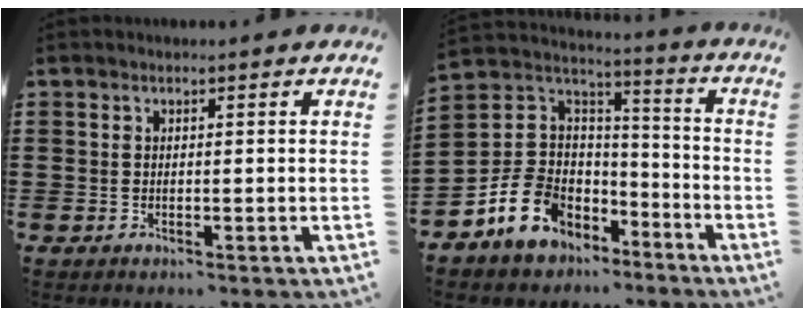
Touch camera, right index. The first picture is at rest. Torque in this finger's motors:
{"motor_torque": [0.37, 1.06, -0.11, -0.21]}